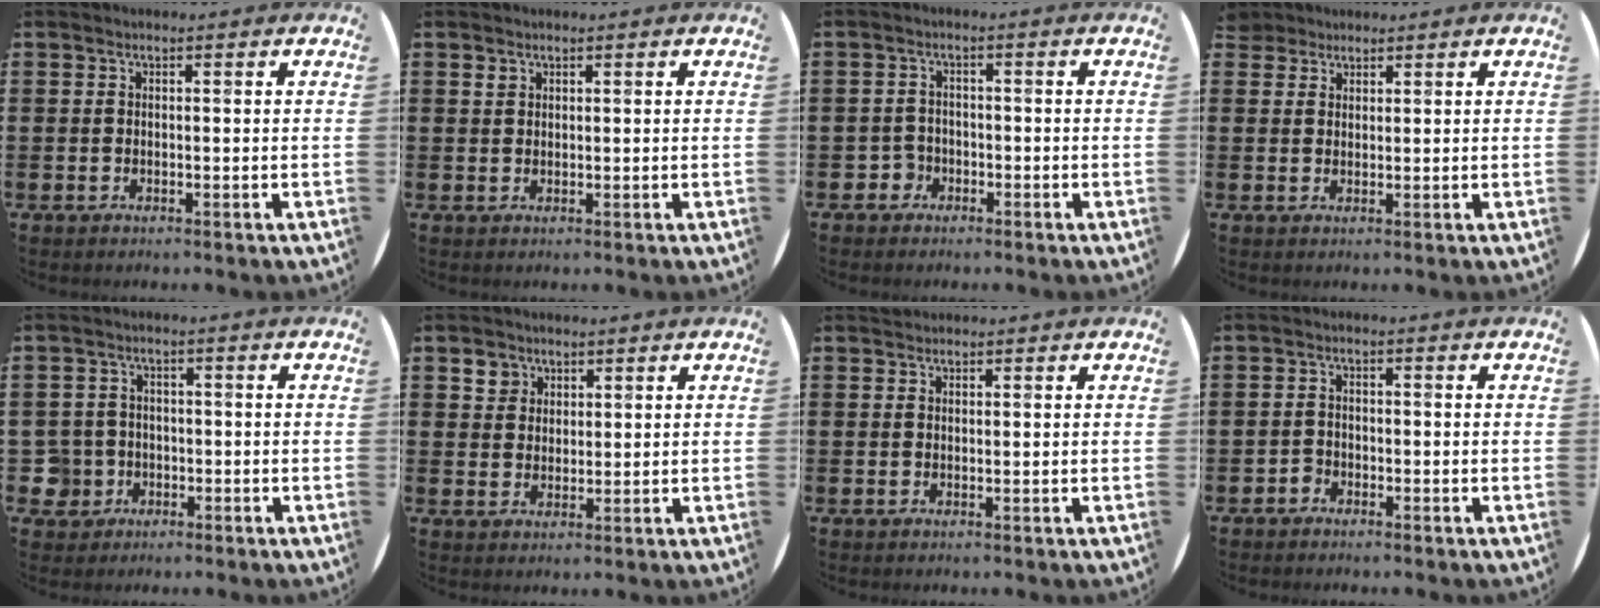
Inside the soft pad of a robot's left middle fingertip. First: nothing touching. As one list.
[{"total": 0.8, "force": [0.6, 0.5, 0.0], "torque": [0.006, 0.000, 0.011]}, {"total": 1.9, "force": [-1.0, 1.6, 0.2], "torque": [-0.009, 0.002, -0.025]}, {"total": 2.1, "force": [1.8, 0.9, -0.1], "torque": [-0.002, 0.004, 0.037]}, {"total": 3.9, "force": [-1.1, 3.7, 0.6], "torque": [-0.037, 0.003, -0.027]}, {"total": 2.8, "force": [2.0, 2.0, 0.2], "torque": [0.007, -0.004, 0.037]}, {"total": 0.6, "force": [0.5, 0.1, -0.1], "torque": [0.010, 0.001, 0.008]}, {"total": 1.1, "force": [-0.9, 0.6, 0.0], "torque": [-0.002, 0.006, -0.023]}]